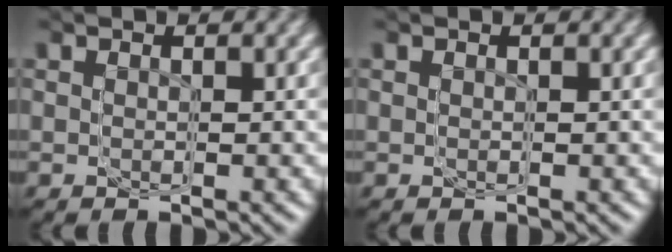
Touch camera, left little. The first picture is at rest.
{"total": 0.0}